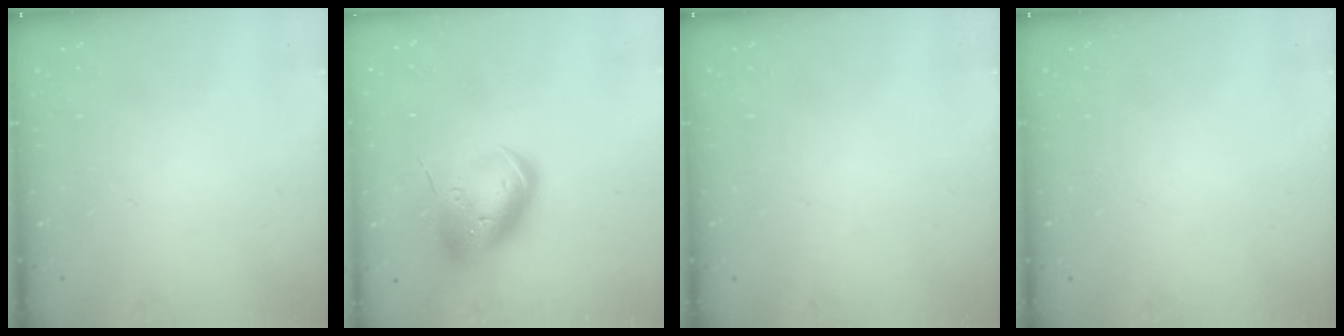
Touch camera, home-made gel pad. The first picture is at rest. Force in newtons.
{"total": 17.2, "press": 17.0, "slide": 2.7}
{"total": 0.0}
{"total": 0.0}